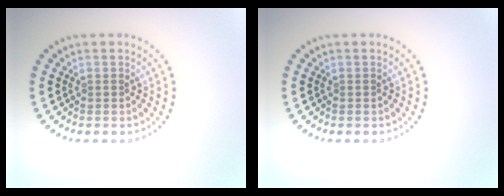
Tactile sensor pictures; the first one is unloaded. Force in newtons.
{"total": 0.0}